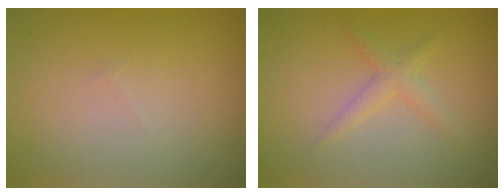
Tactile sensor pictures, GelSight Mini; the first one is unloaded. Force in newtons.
{"total": 1.8, "press": 1.8, "slide": 0.2}